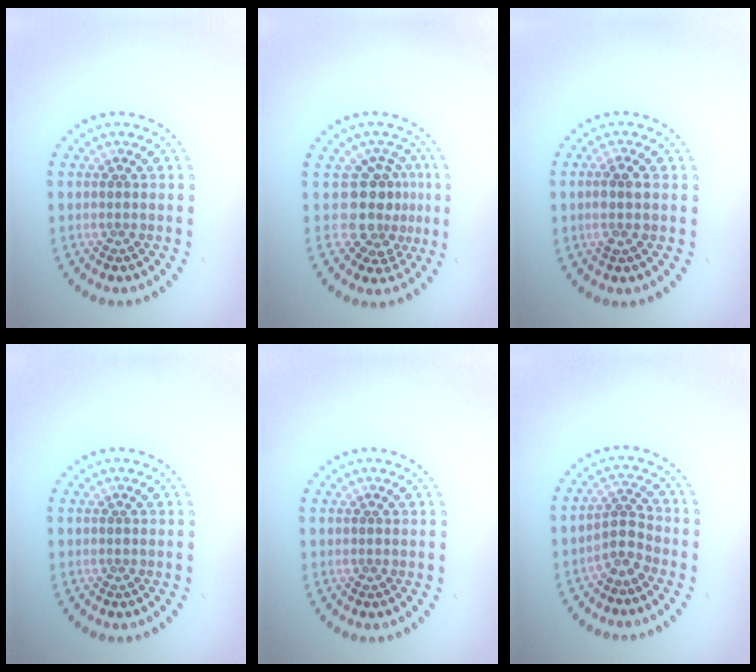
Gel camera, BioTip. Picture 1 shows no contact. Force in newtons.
{"total": 3.9, "press": 3.0, "slide": 2.5}
{"total": 1.9, "press": 1.7, "slide": 0.8}
{"total": 0.0}
{"total": 0.0}
{"total": 2.3, "press": 1.8, "slide": 1.5}